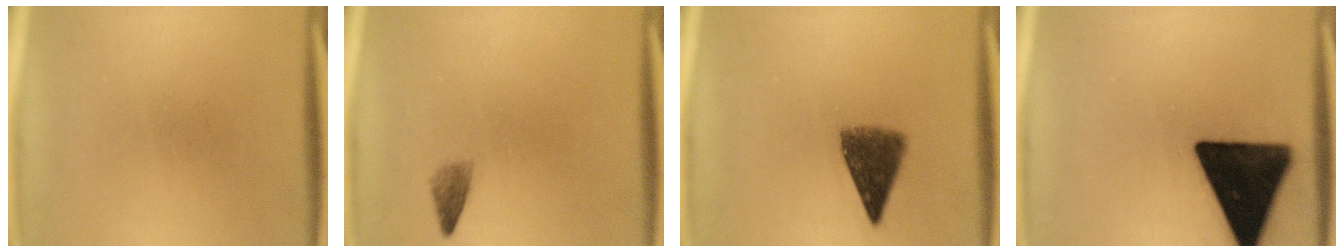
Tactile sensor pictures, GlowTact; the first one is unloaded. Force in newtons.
{"total": 1.6}
{"total": 7.0}
{"total": 19.4}